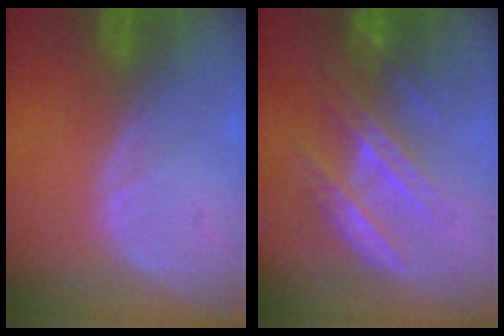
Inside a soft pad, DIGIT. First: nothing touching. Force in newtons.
{"total": 7.3, "press": 6.6, "slide": 3.2}